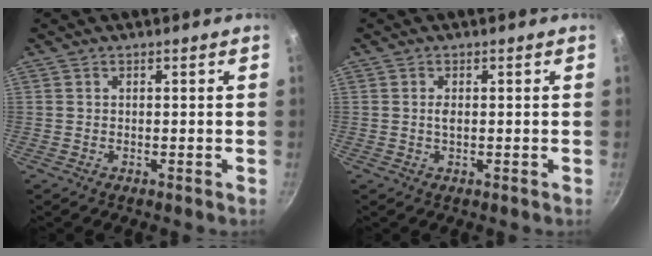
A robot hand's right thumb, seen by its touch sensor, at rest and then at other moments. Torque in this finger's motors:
{"motor_torque": [0.05, 0.21, 0.38, 0.03, 0.06]}